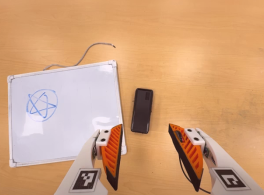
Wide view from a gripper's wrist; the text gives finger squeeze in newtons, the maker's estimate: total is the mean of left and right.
{"total": 0.0}